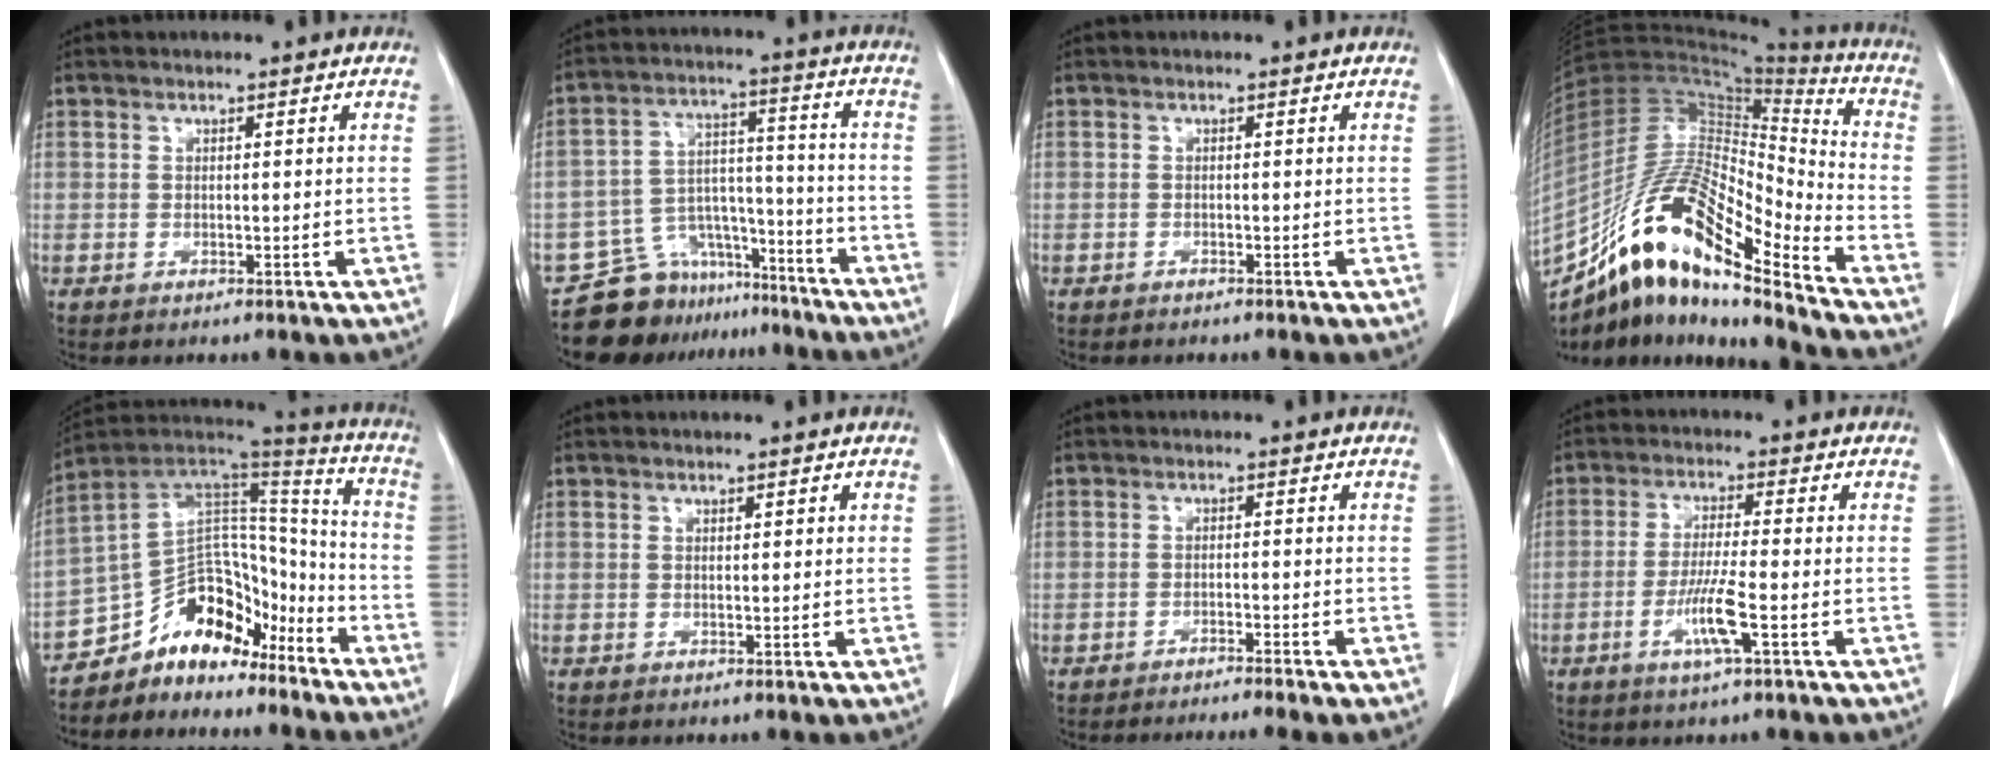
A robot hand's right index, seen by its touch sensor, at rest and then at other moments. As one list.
[{"total": 11.6, "force": [-9.9, 5.9, 1.4], "torque": [-0.011, 0.055, -0.163]}, {"total": 0.6, "force": [-0.5, 0.1, 0.2], "torque": [-0.009, -0.002, -0.009]}, {"total": 21.3, "force": [-15.0, 3.9, 14.7], "torque": [-0.301, 0.007, -0.276]}, {"total": 14.4, "force": [-11.4, 6.8, 5.4], "torque": [-0.072, 0.075, -0.199]}, {"total": 0.6, "force": [0.3, 0.2, 0.5], "torque": [-0.007, 0.000, 0.004]}, {"total": 6.2, "force": [-5.4, -1.1, 2.9], "torque": [-0.020, -0.006, -0.076]}, {"total": 6.2, "force": [-2.4, -0.1, 5.8], "torque": [-0.113, -0.011, -0.046]}]